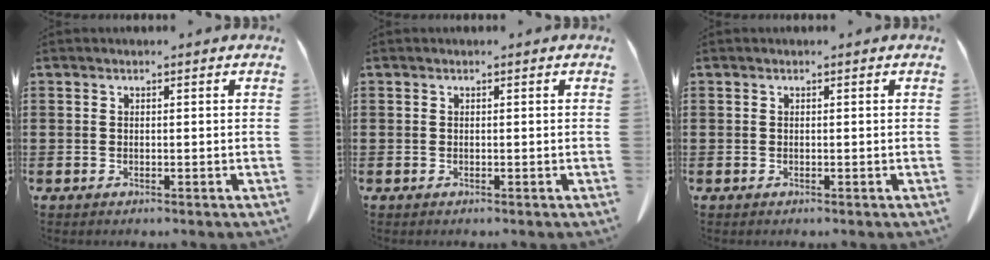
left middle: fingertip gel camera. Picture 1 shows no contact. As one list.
[{"total": 0.0}, {"total": 0.0}]